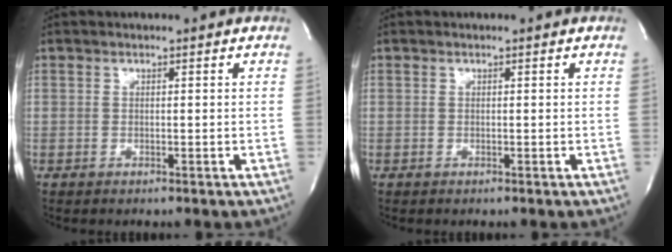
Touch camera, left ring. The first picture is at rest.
{"total": 0.0}